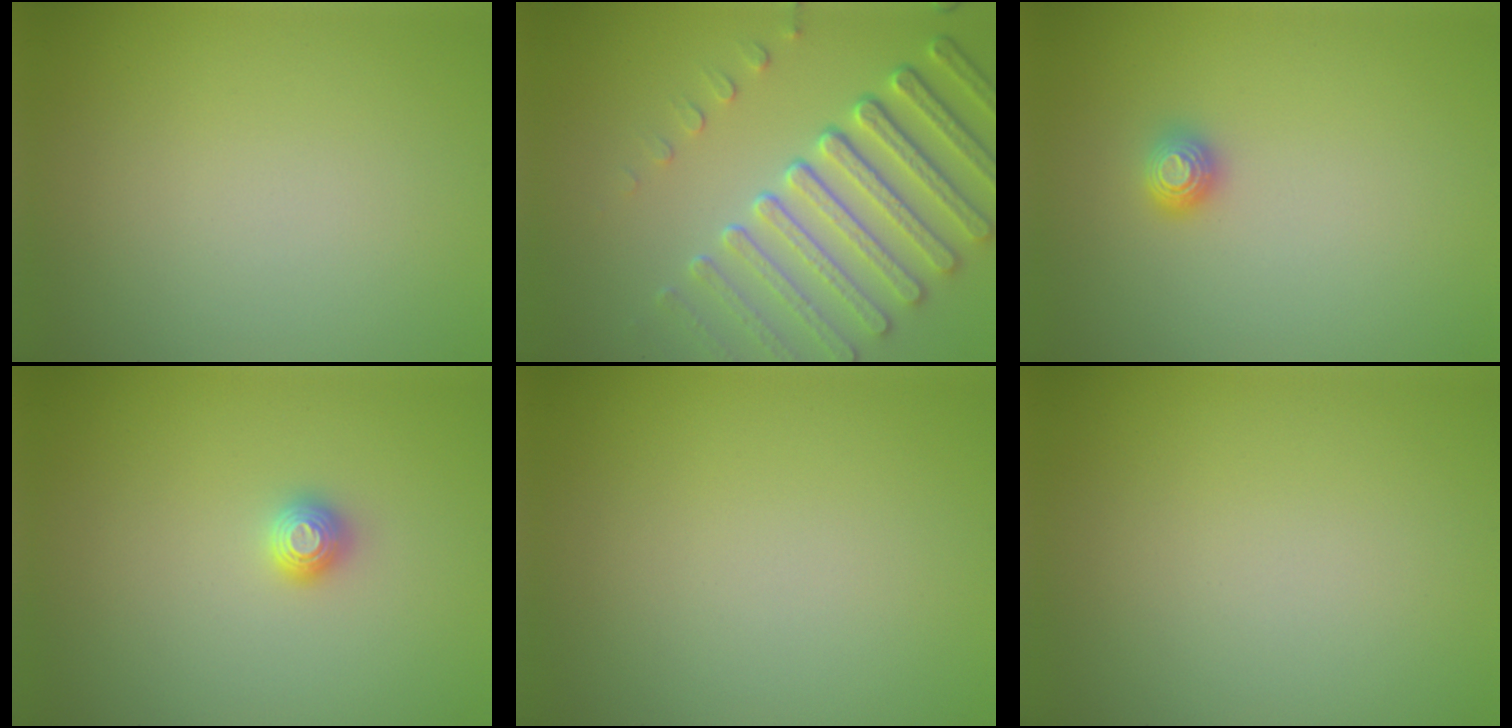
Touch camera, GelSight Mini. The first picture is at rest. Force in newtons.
{"total": 7.7, "press": 5.8, "slide": 5.0}
{"total": 1.1, "press": 1.1, "slide": 0.2}
{"total": 1.1, "press": 1.1, "slide": 0.1}
{"total": 0.0}
{"total": 0.0}